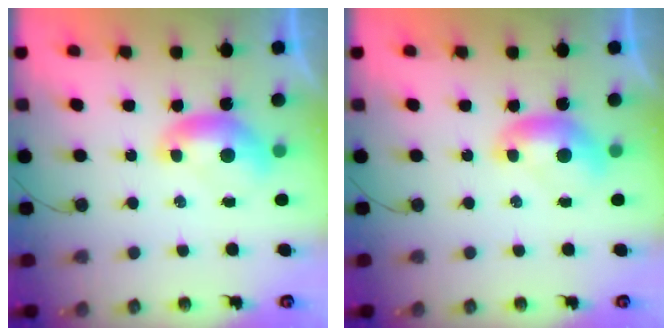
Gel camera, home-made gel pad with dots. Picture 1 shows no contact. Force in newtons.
{"total": 0.0}